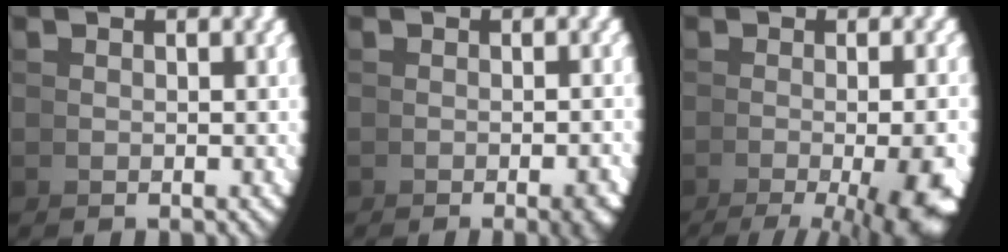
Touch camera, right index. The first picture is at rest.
{"total": 2.5, "force": [-1.3, 0.6, 2.1], "torque": [-0.019, 0.005, -0.022]}
{"total": 11.7, "force": [-5.2, 4.4, 9.5], "torque": [-0.113, -0.031, -0.060]}